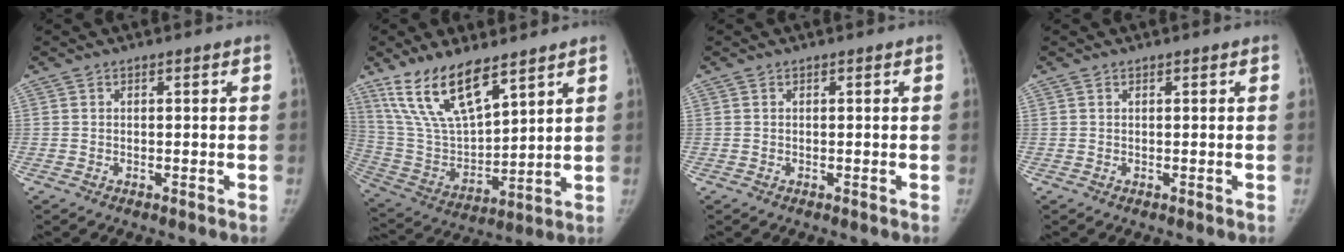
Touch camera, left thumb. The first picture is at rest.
{"total": 16.7, "force": [11.1, 6.2, 10.9], "torque": [-0.183, -0.050, 0.230]}
{"total": 0.0}
{"total": 0.0}